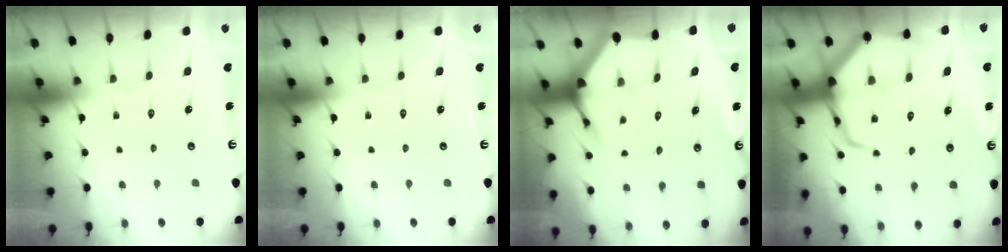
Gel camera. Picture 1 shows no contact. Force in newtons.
{"total": 0.0}
{"total": 3.9, "press": 3.8, "slide": 0.4}
{"total": 10.7, "press": 10.7, "slide": 1.1}